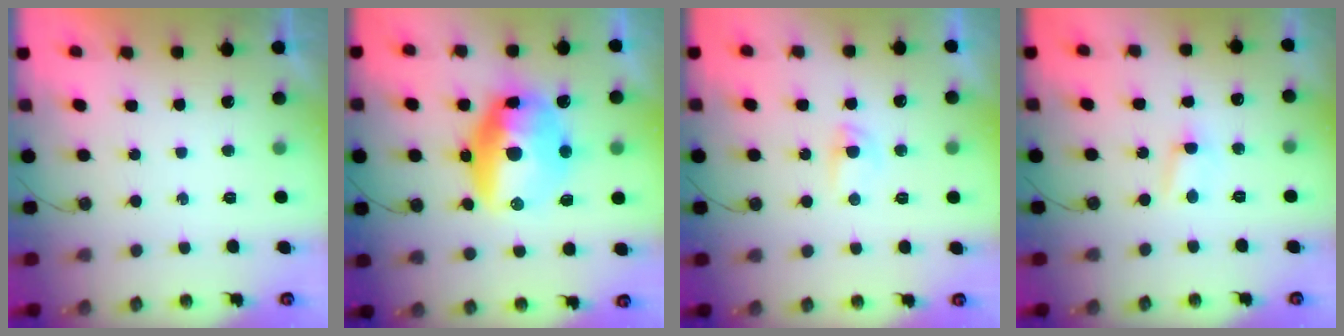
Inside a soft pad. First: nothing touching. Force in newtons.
{"total": 21.2, "press": 18.8, "slide": 9.9}
{"total": 2.7, "press": 2.6, "slide": 0.4}
{"total": 3.0, "press": 3.0, "slide": 0.3}